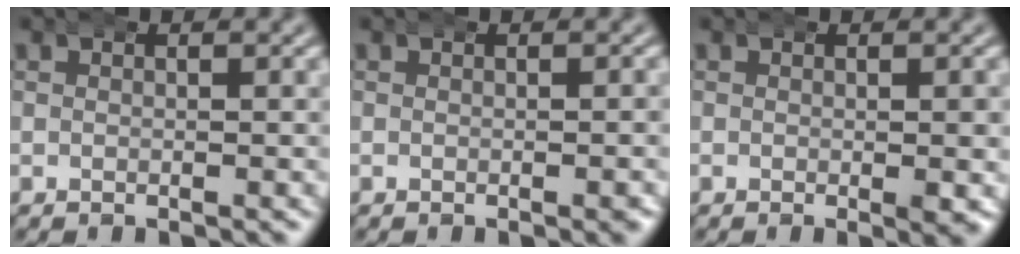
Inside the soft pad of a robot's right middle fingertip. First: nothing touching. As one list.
[{"total": 0.8, "force": [-0.1, 0.2, 0.8], "torque": [-0.006, 0.003, -0.003]}, {"total": 1.6, "force": [-0.1, 0.4, 1.6], "torque": [-0.021, -0.001, -0.001]}]